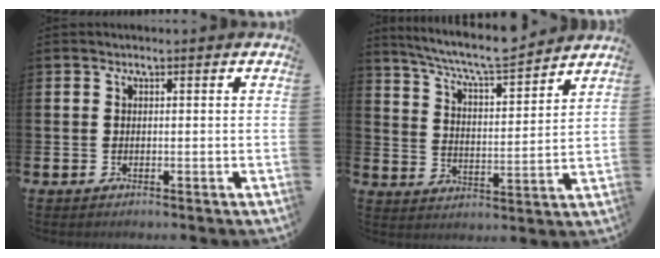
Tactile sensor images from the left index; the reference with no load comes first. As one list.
[{"total": 7.5, "force": [7.1, 0.4, 2.5], "torque": [-0.080, -0.049, 0.124]}]